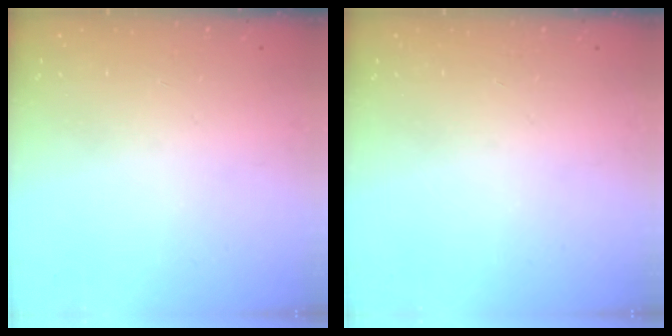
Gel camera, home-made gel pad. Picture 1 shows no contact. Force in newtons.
{"total": 0.0}